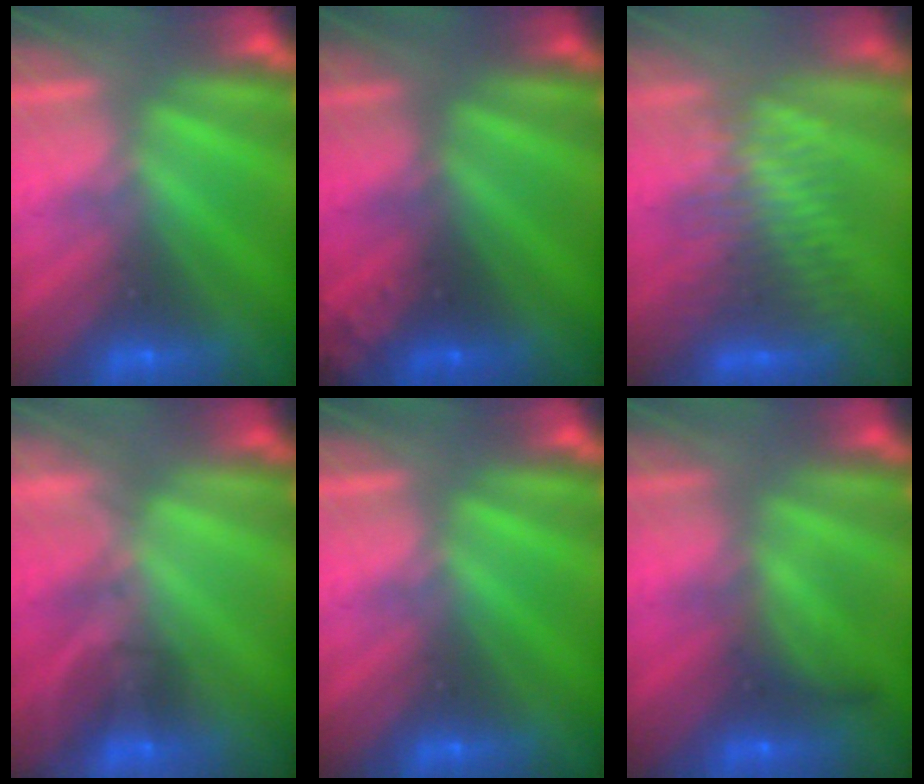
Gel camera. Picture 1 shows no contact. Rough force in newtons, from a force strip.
{"total": 2.3}
{"total": 3.2}
{"total": 1.7}
{"total": 0.0}
{"total": 10.8}